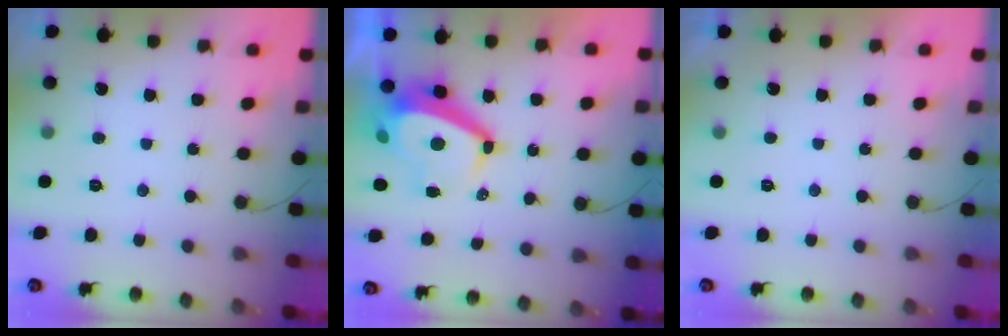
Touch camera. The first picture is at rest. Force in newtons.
{"total": 8.4, "press": 8.4, "slide": 0.9}
{"total": 2.1, "press": 2.1, "slide": 0.4}